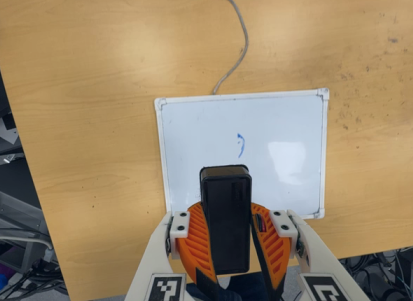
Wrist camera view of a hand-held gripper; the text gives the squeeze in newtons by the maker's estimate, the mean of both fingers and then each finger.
{"total": 11.5, "left": 10.7, "right": 12.3}